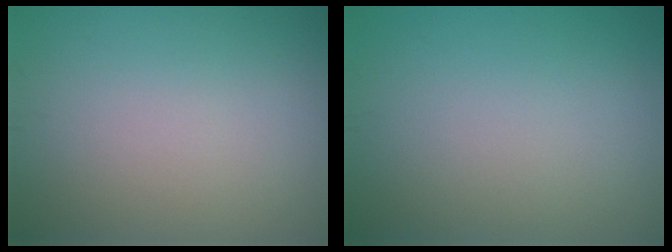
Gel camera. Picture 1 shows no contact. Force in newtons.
{"total": 0.0}